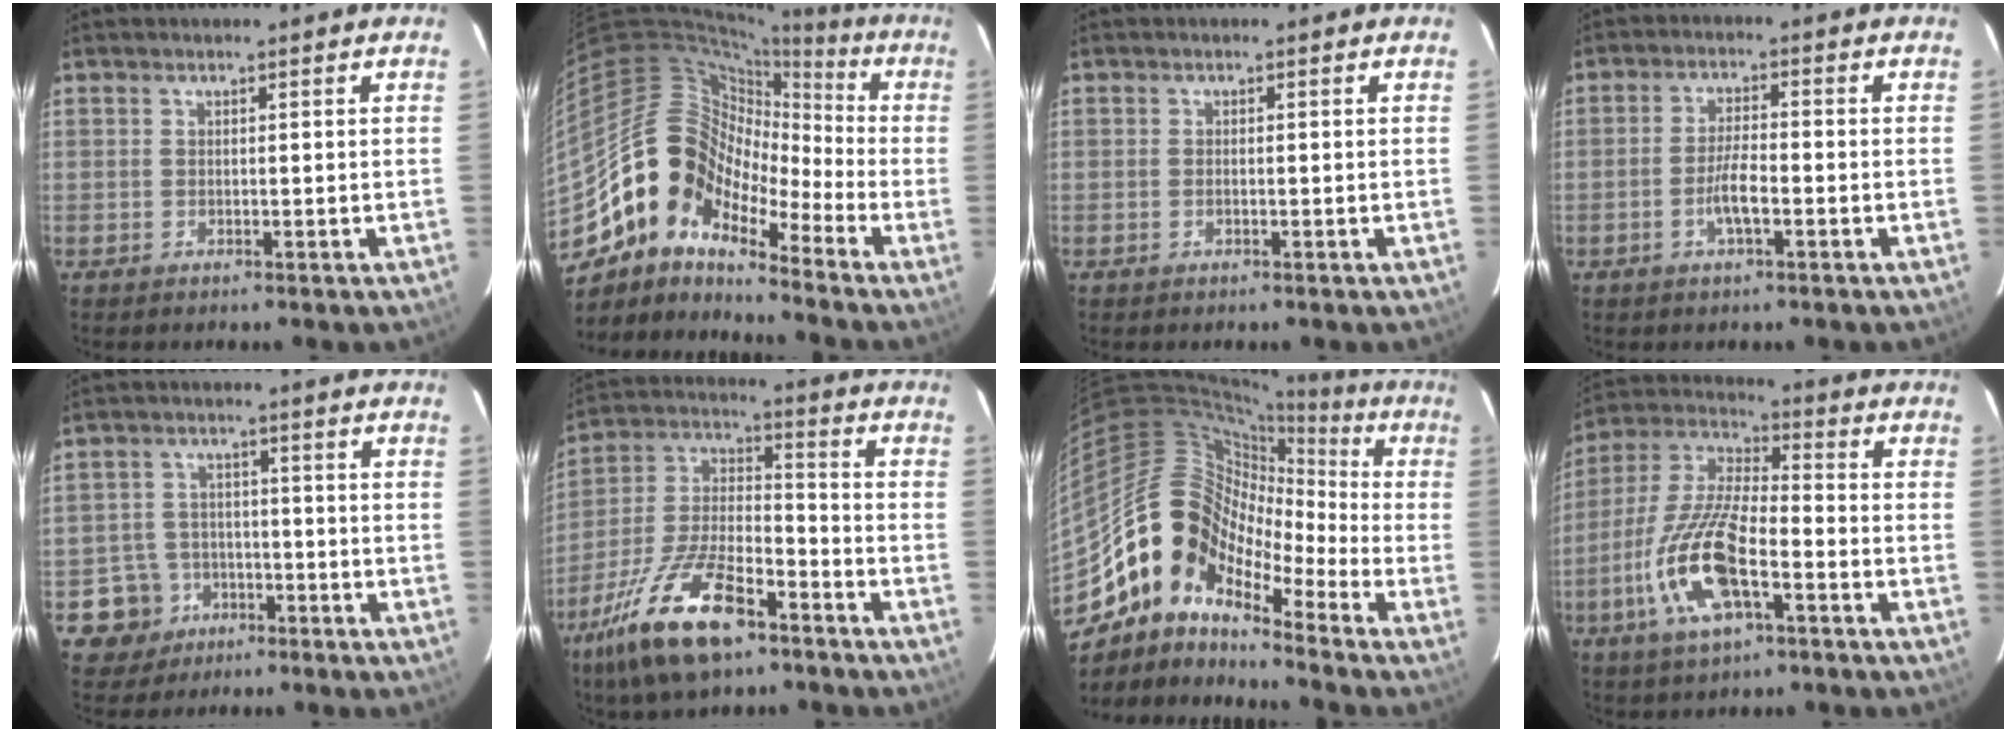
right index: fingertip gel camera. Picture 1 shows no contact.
{"total": 11.9, "force": [-8.1, 7.5, 4.3], "torque": [-0.071, 0.036, -0.179]}
{"total": 0.7, "force": [-0.3, 0.4, 0.5], "torque": [-0.010, 0.001, -0.006]}
{"total": 4.6, "force": [-1.9, 1.1, 4.0], "torque": [-0.083, 0.000, -0.035]}
{"total": 7.2, "force": [-3.5, 6.3, 0.5], "torque": [-0.030, 0.025, -0.050]}
{"total": 19.0, "force": [-11.7, 7.2, 13.1], "torque": [-0.278, -0.013, -0.216]}
{"total": 14.6, "force": [-9.1, 8.3, 7.8], "torque": [-0.130, 0.015, -0.199]}
{"total": 16.6, "force": [-6.6, 5.7, 14.1], "torque": [-0.299, -0.010, -0.132]}